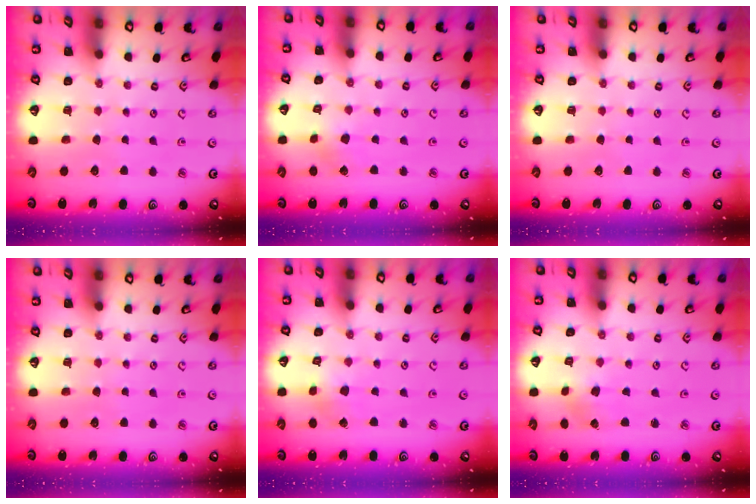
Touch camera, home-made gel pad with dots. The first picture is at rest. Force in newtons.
{"total": 2.6, "press": 2.4, "slide": 0.9}
{"total": 0.0}
{"total": 0.0}
{"total": 2.2, "press": 2.2, "slide": 0.2}
{"total": 2.9, "press": 2.9, "slide": 0.4}